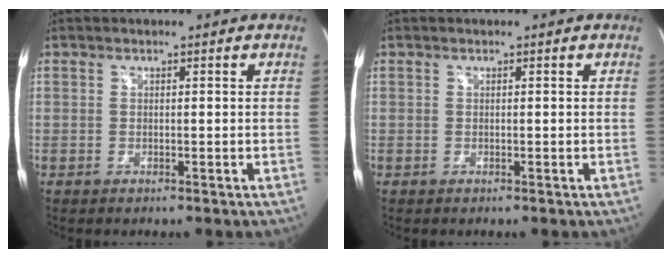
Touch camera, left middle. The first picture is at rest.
{"total": 0.0}